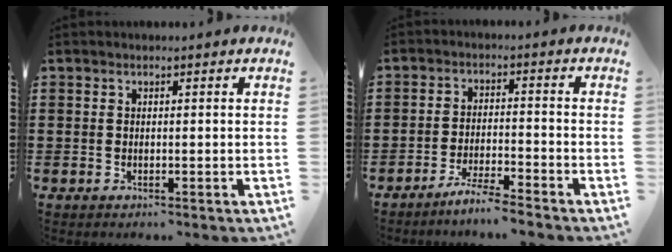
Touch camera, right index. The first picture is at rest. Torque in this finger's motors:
{"motor_torque": [-0.72, 1.23, -1.04, -0.21]}